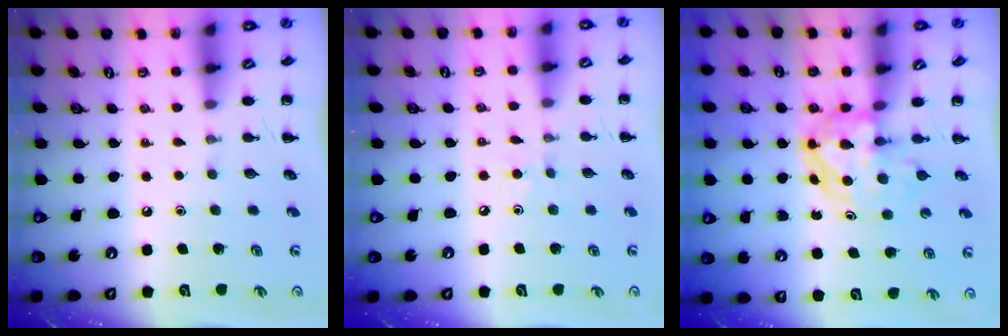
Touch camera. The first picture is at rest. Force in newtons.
{"total": 2.5, "press": 2.3, "slide": 0.8}
{"total": 5.3, "press": 5.2, "slide": 1.2}